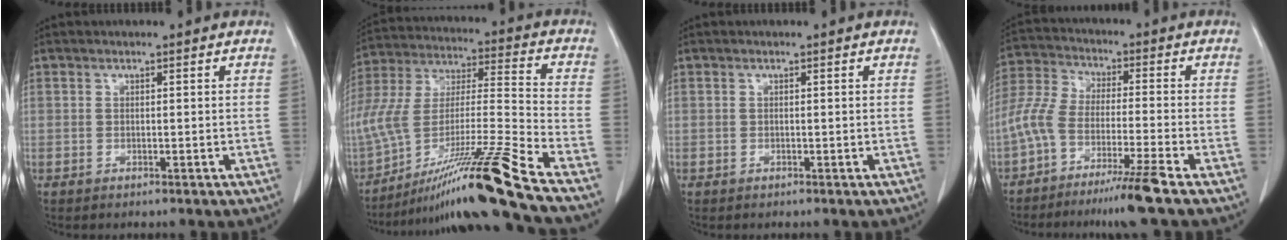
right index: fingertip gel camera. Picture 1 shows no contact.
{"total": 23.5, "force": [-16.9, -1.8, 16.2], "torque": [-0.305, -0.023, -0.306]}
{"total": 0.0}
{"total": 9.2, "force": [-5.7, 0.2, 7.1], "torque": [-0.157, -0.005, -0.116]}